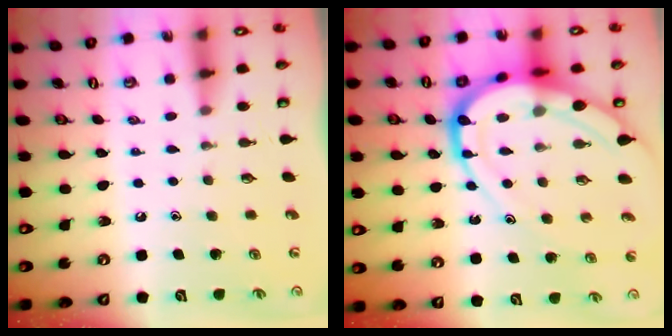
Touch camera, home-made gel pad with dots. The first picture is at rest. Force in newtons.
{"total": 18.2, "press": 18.2, "slide": 1.8}